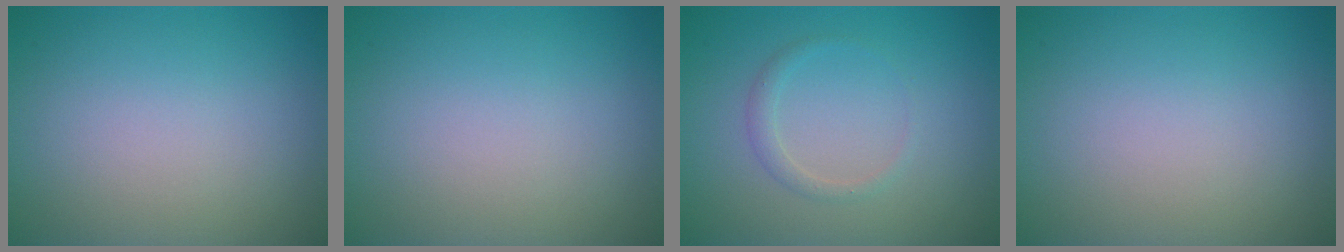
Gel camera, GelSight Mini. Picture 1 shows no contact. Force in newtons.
{"total": 0.0}
{"total": 1.2, "press": 1.2, "slide": 0.0}
{"total": 0.0}